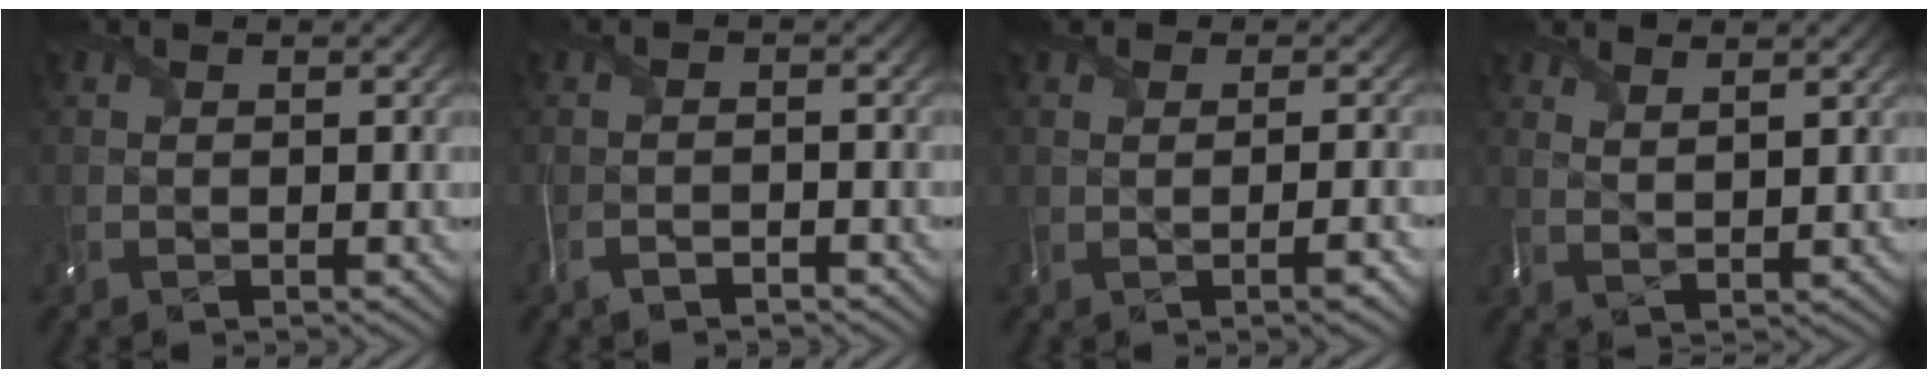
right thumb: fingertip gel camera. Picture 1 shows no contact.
{"total": 2.0, "force": [-2.0, -0.4, 0.0], "torque": [0.003, -0.002, -0.043]}
{"total": 2.2, "force": [-0.2, 0.4, 2.1], "torque": [-0.024, 0.012, -0.022]}
{"total": 2.8, "force": [2.2, 0.5, 1.7], "torque": [-0.015, -0.008, 0.031]}